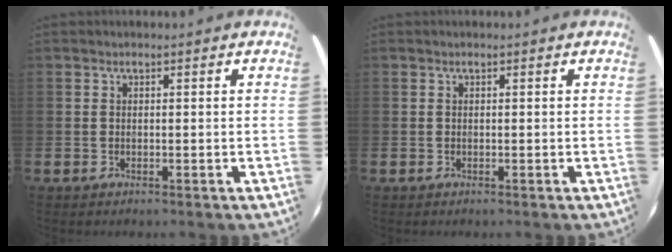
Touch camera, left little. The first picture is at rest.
{"total": 0.0}